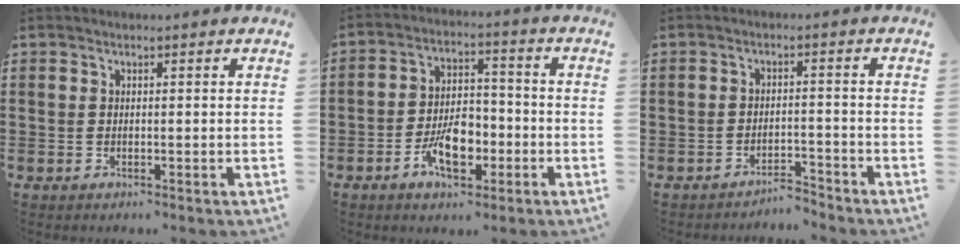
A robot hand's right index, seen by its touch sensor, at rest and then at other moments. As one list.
[{"total": 8.1, "force": [-3.3, 4.5, 5.9], "torque": [-0.108, 0.004, -0.062]}, {"total": 3.2, "force": [-3.1, 0.1, 0.3], "torque": [-0.010, 0.001, -0.066]}]